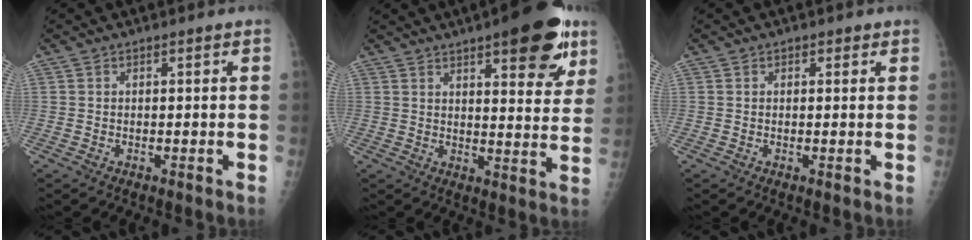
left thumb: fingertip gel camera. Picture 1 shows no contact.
{"total": 16.0, "force": [9.2, 5.2, 12.1], "torque": [-0.123, -0.036, 0.121]}
{"total": 1.0, "force": [0.6, 0.8, 0.4], "torque": [0.007, -0.001, 0.004]}